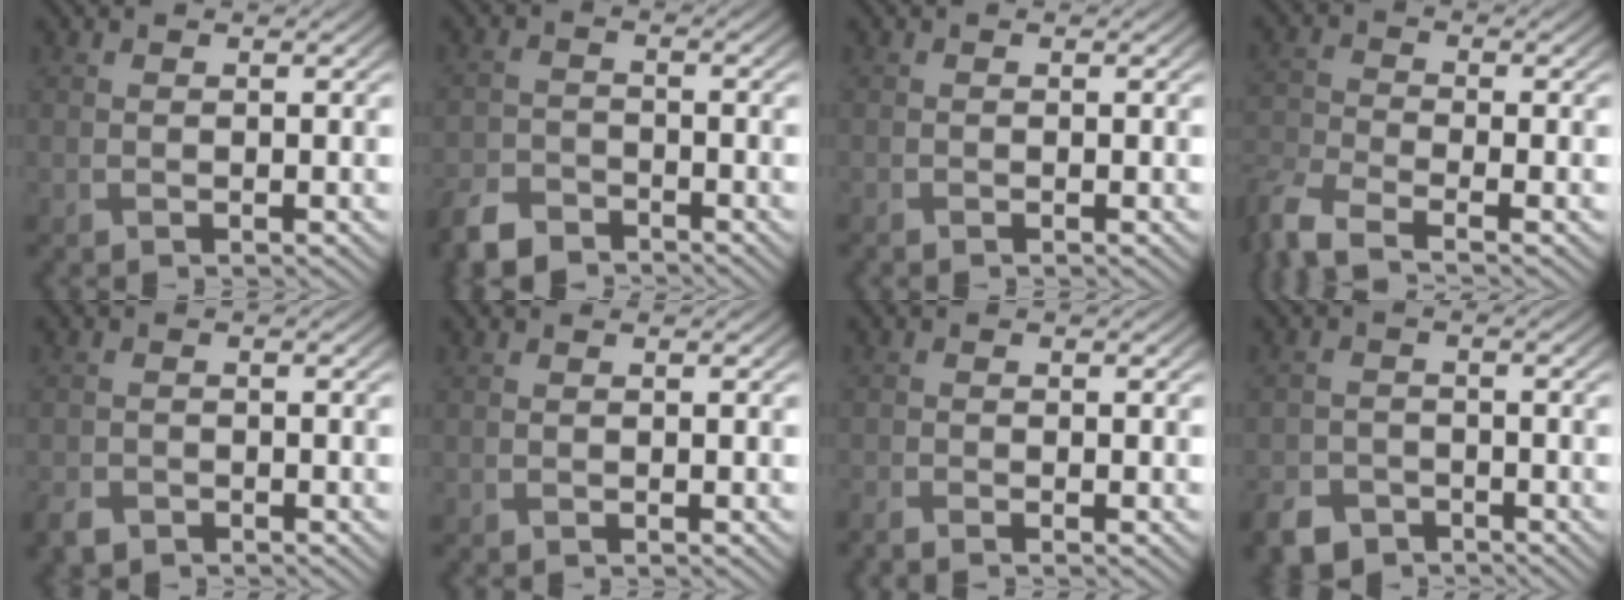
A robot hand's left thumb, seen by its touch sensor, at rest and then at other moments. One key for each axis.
{"total": 4.8, "fx": -4.1, "fy": 2.0, "fz": 1.7, "tx": -0.036, "ty": -0.011, "tz": -0.088}
{"total": 0.5, "fx": -0.5, "fy": 0.1, "fz": 0.2, "tx": -0.003, "ty": -0.002, "tz": -0.009}
{"total": 6.0, "fx": -4.7, "fy": 1.6, "fz": 3.4, "tx": -0.083, "ty": -0.014, "tz": -0.105}
{"total": 2.2, "fx": -1.8, "fy": 1.1, "fz": 0.7, "tx": -0.018, "ty": -0.007, "tz": -0.042}
{"total": 0.0}
{"total": 1.7, "fx": -1.5, "fy": 0.2, "fz": 0.7, "tx": -0.017, "ty": -0.008, "tz": -0.034}
{"total": 4.0, "fx": -3.1, "fy": 2.2, "fz": 1.2, "tx": -0.028, "ty": -0.008, "tz": -0.063}